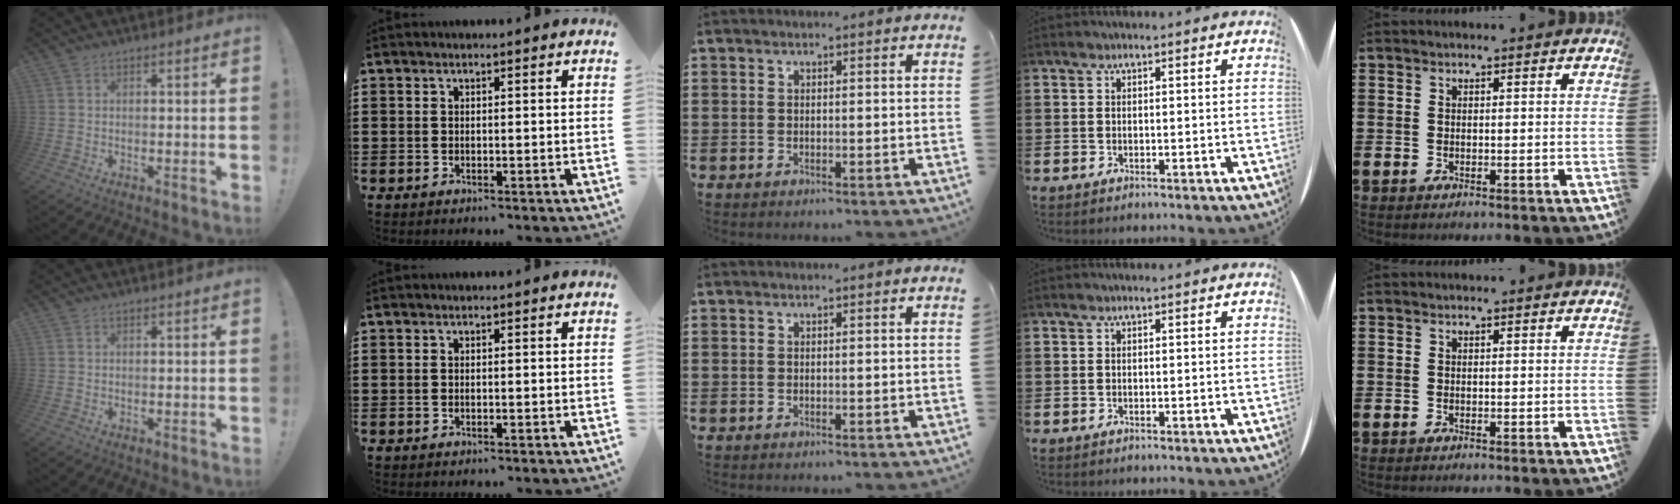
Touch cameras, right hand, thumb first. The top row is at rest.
{}